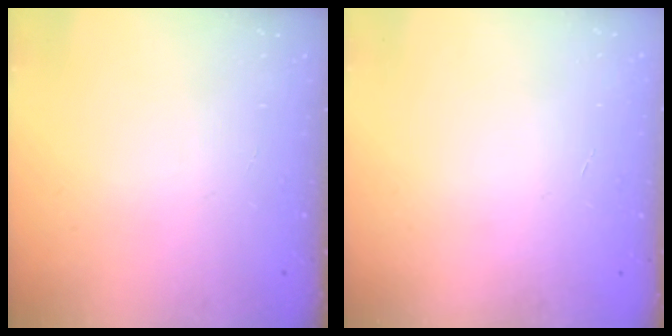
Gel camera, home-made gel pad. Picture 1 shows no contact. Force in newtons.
{"total": 0.0}